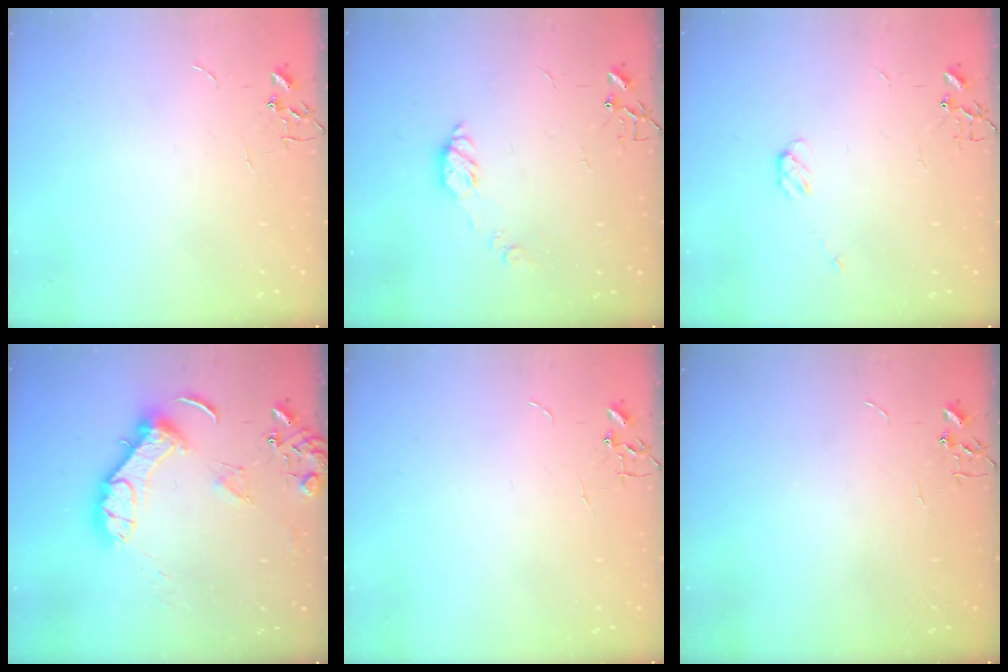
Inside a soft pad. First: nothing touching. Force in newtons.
{"total": 7.0, "press": 7.0, "slide": 0.2}
{"total": 3.5, "press": 3.5, "slide": 0.5}
{"total": 14.0, "press": 13.9, "slide": 1.8}
{"total": 0.0}
{"total": 0.0}